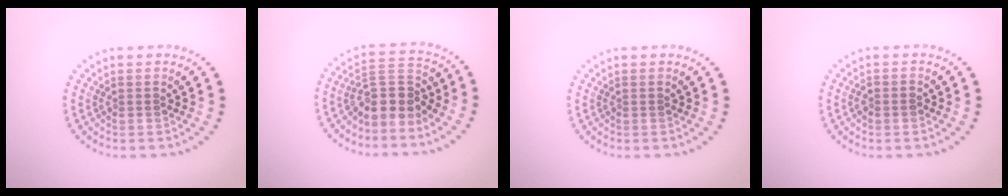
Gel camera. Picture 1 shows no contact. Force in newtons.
{"total": 4.0, "press": 3.5, "slide": 1.9}
{"total": 0.0}
{"total": 1.0, "press": 0.9, "slide": 0.3}